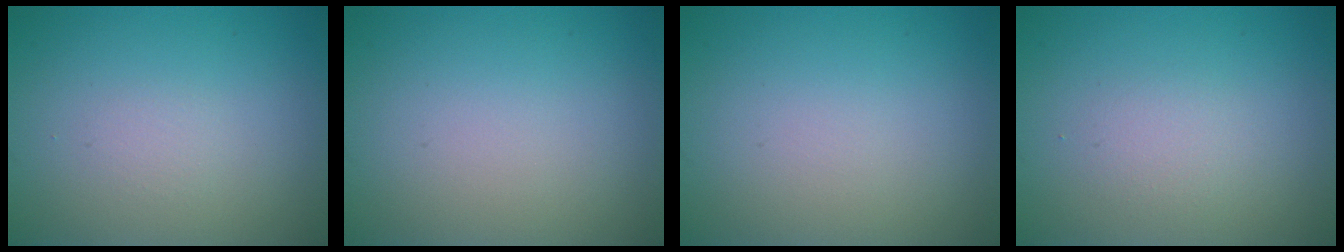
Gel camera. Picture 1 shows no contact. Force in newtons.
{"total": 0.0}
{"total": 0.0}
{"total": 1.4, "press": 1.4, "slide": 0.1}